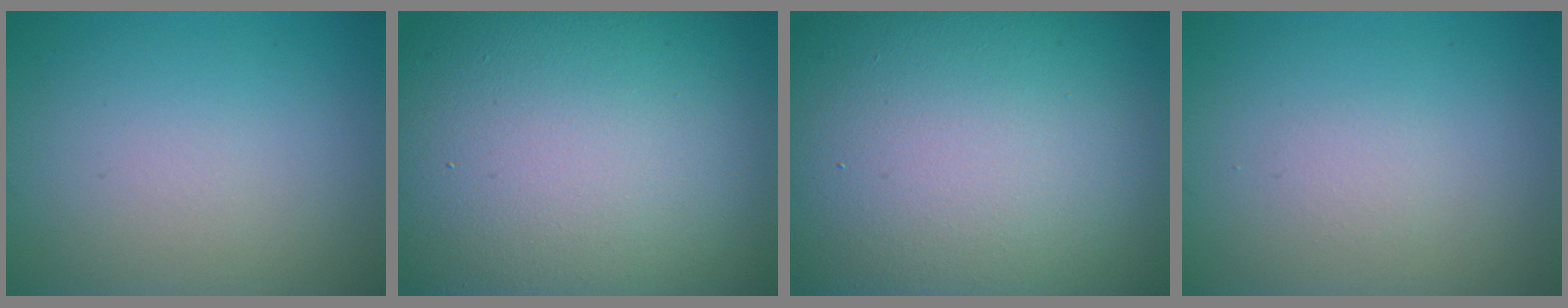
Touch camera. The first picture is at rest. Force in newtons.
{"total": 22.3, "press": 22.3, "slide": 1.1}
{"total": 24.8, "press": 24.8, "slide": 1.0}
{"total": 0.7, "press": 0.7, "slide": 0.0}